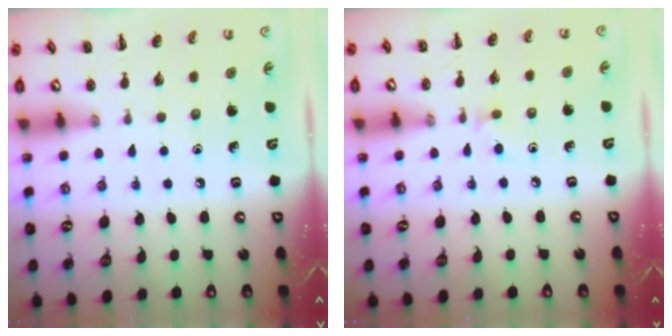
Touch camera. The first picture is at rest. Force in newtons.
{"total": 4.4, "press": 4.0, "slide": 1.8}